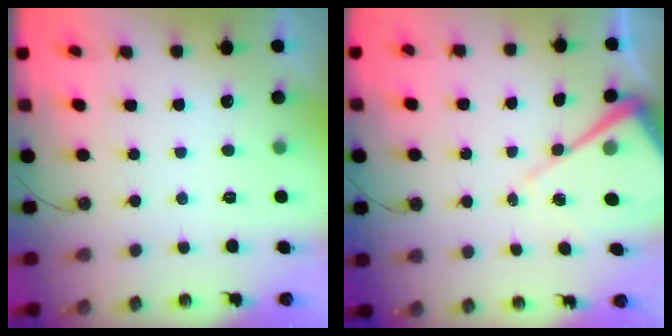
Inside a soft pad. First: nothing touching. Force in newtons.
{"total": 9.4, "press": 9.4, "slide": 0.8}